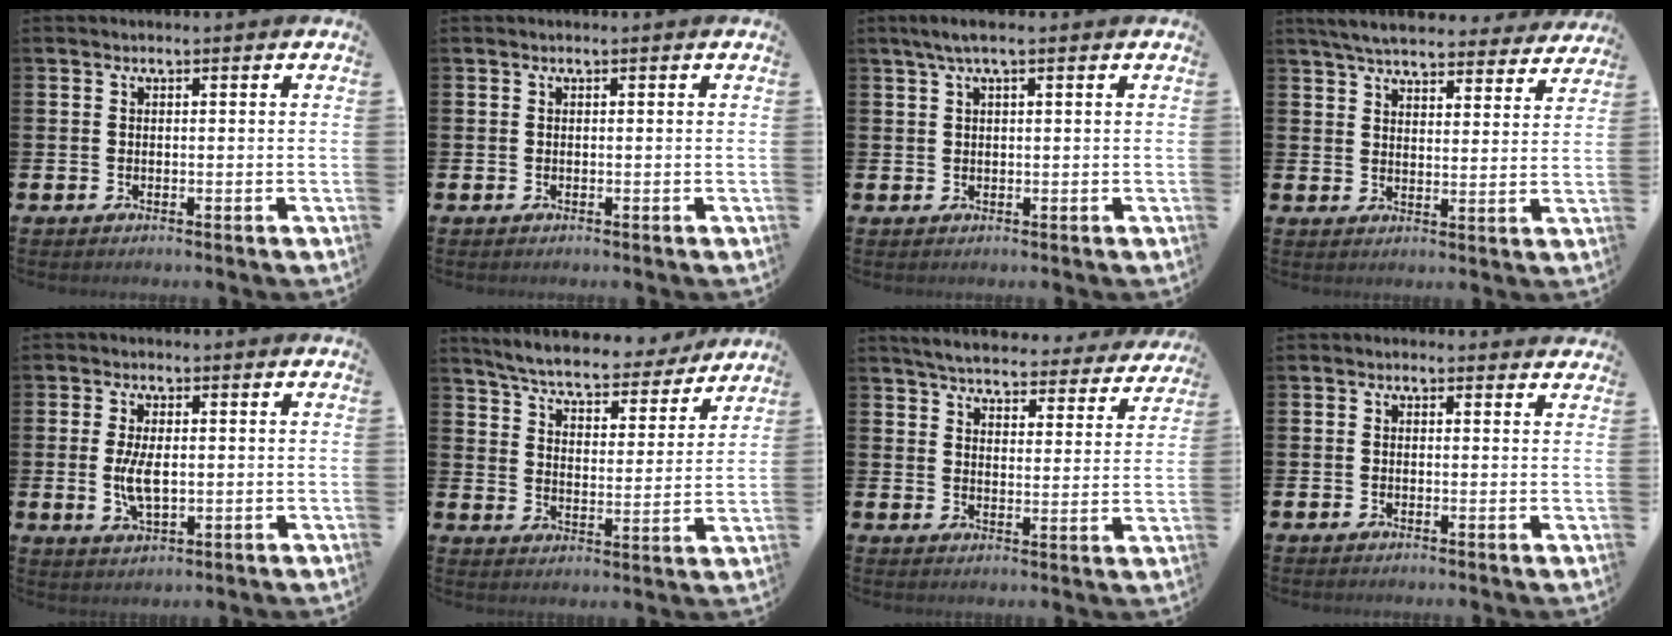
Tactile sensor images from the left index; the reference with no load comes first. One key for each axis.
{"total": 0.0}
{"total": 2.4, "fx": 1.5, "fy": 0.4, "fz": 1.9, "tx": -0.043, "ty": 0.007, "tz": 0.027}
{"total": 6.2, "fx": 5.9, "fy": 1.1, "fz": 1.6, "tx": -0.047, "ty": -0.032, "tz": 0.105}
{"total": 5.2, "fx": -0.1, "fy": 2.5, "fz": 4.5, "tx": -0.080, "ty": -0.002, "tz": -0.006}
{"total": 6.5, "fx": 6.2, "fy": 0.9, "fz": 1.8, "tx": -0.068, "ty": -0.043, "tz": 0.105}
{"total": 5.1, "fx": 5.0, "fy": 0.7, "fz": 1.0, "tx": -0.037, "ty": -0.037, "tz": 0.082}
{"total": 0.5, "fx": 0.3, "fy": 0.3, "fz": 0.2, "tx": -0.001, "ty": 0.002, "tz": 0.004}